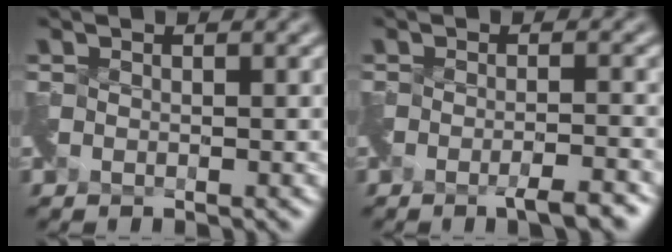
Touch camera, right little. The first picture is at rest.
{"total": 3.3, "force": [-2.5, 0.2, 2.1], "torque": [-0.035, -0.008, -0.040]}